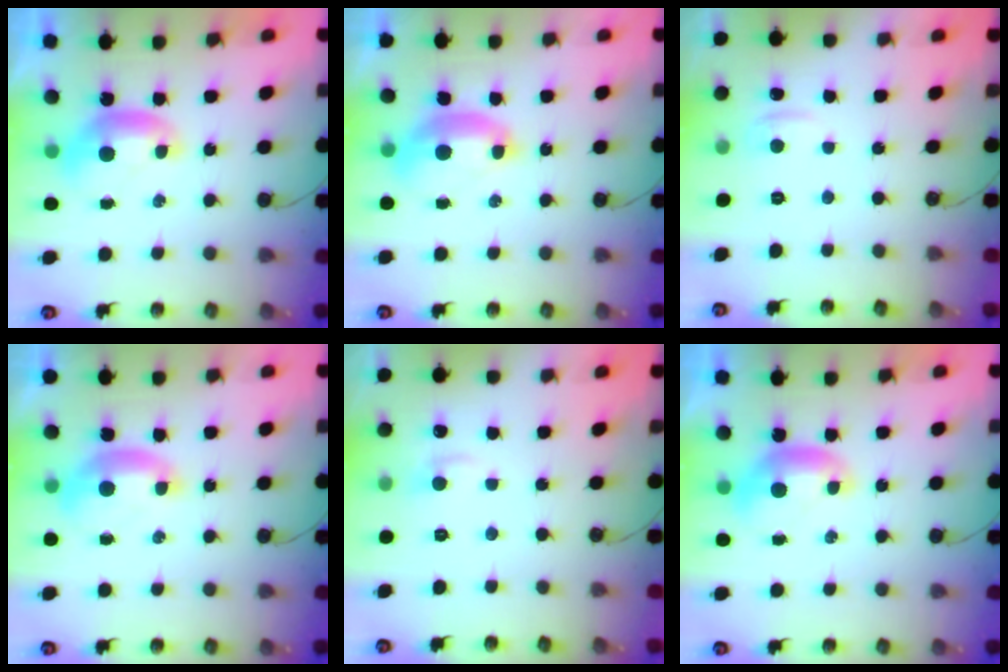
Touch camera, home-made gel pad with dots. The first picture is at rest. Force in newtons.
{"total": 2.7, "press": 2.6, "slide": 0.6}
{"total": 0.8, "press": 0.1, "slide": 0.8}
{"total": 1.5, "press": 1.4, "slide": 0.6}
{"total": 1.5, "press": 1.2, "slide": 0.9}
{"total": 0.0}